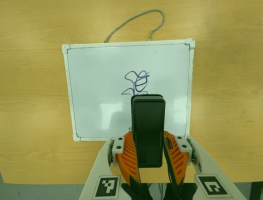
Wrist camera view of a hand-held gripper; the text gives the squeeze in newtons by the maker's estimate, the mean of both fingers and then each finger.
{"total": 9.0, "left": 6.7, "right": 11.2}